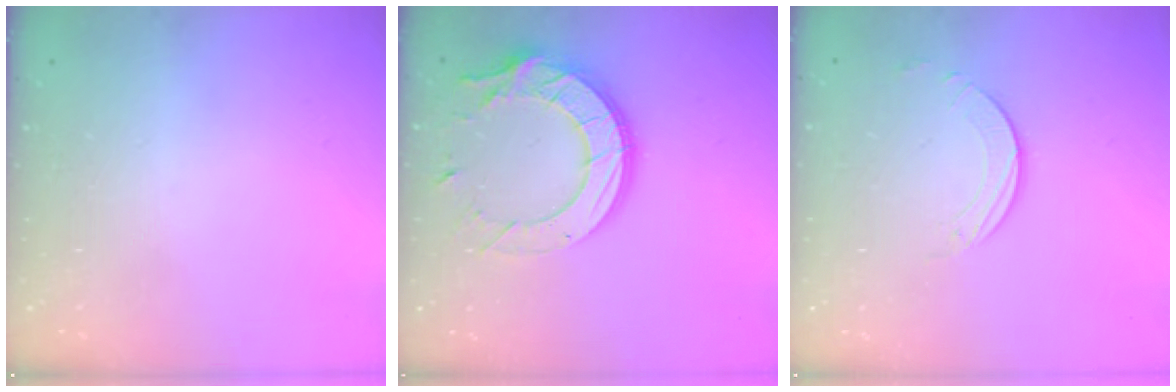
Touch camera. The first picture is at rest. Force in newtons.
{"total": 16.0, "press": 15.9, "slide": 1.4}
{"total": 1.7, "press": 1.7, "slide": 0.2}